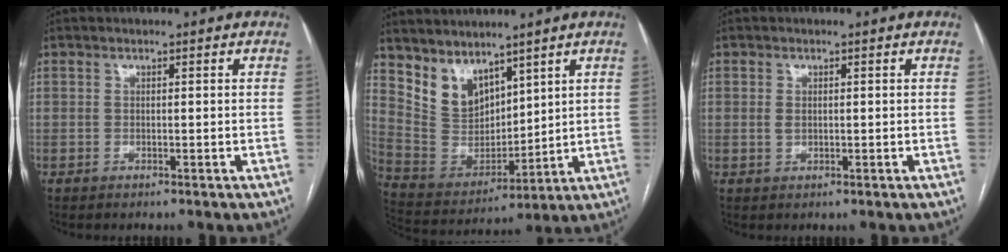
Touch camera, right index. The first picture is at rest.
{"total": 9.5, "force": [7.0, 5.5, 3.5], "torque": [-0.083, 0.014, 0.162]}
{"total": 1.2, "force": [0.1, 0.7, 0.9], "torque": [-0.018, 0.000, 0.003]}